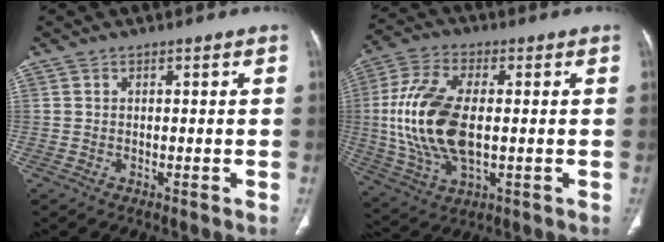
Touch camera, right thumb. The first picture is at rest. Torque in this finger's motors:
{"motor_torque": [-0.29, 1.72, 1.89, -0.09, 0.55]}